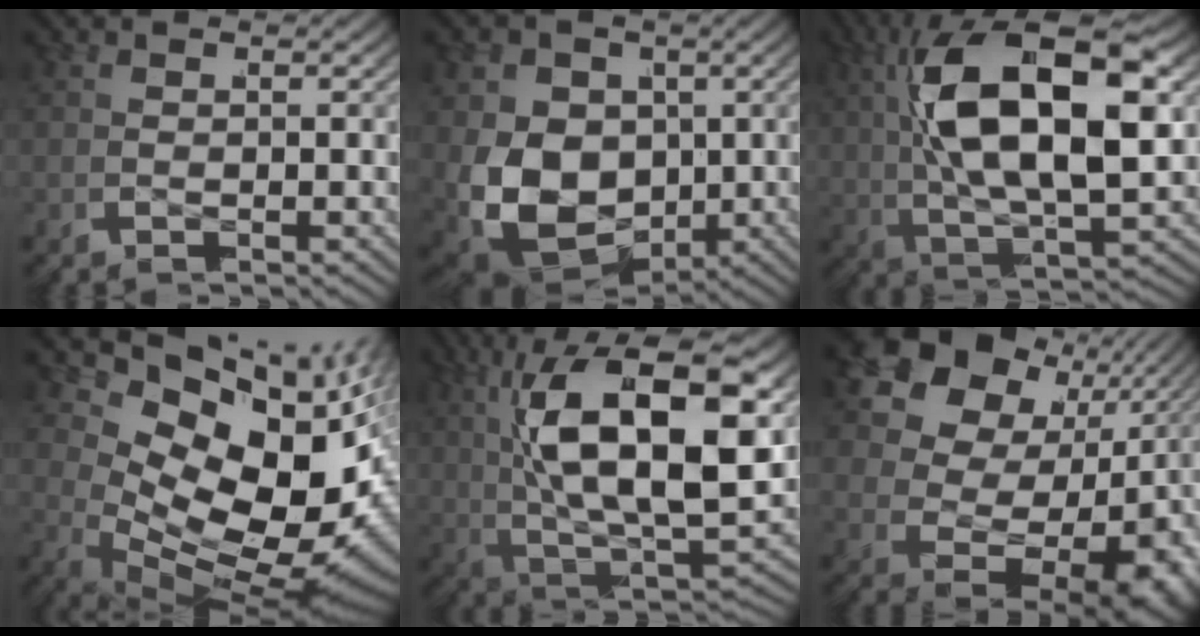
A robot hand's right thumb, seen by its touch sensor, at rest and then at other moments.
{"total": 17.4, "force": [-2.1, 13.8, 10.4], "torque": [-0.239, -0.064, -0.018]}
{"total": 17.3, "force": [0.9, 9.1, 14.6], "torque": [-0.296, -0.024, 0.027]}
{"total": 20.4, "force": [-0.9, 13.1, 15.7], "torque": [-0.264, -0.021, -0.003]}
{"total": 19.2, "force": [0.1, 10.8, 15.9], "torque": [-0.313, -0.049, 0.026]}
{"total": 20.5, "force": [0.1, 14.1, 14.9], "torque": [-0.292, -0.034, 0.023]}